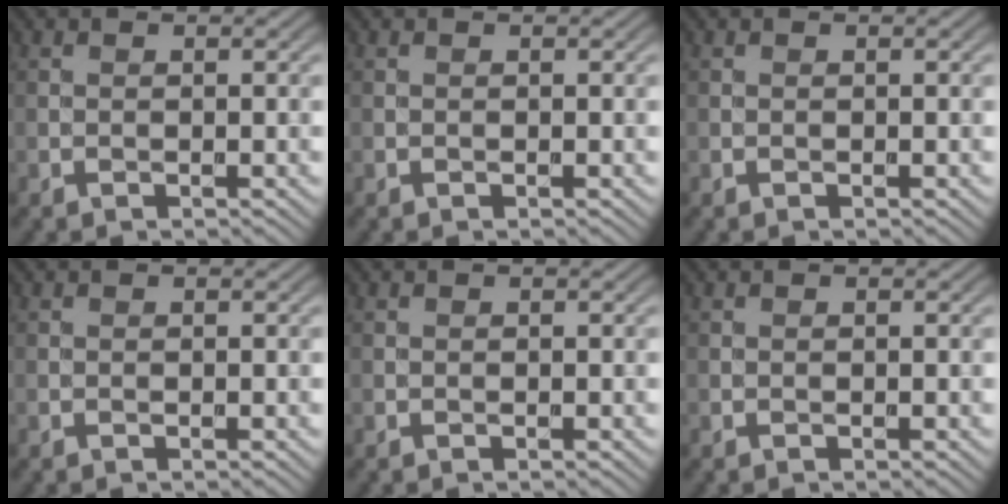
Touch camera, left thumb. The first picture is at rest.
{"total": 0.0}
{"total": 0.0}
{"total": 0.0}
{"total": 0.0}
{"total": 0.0}